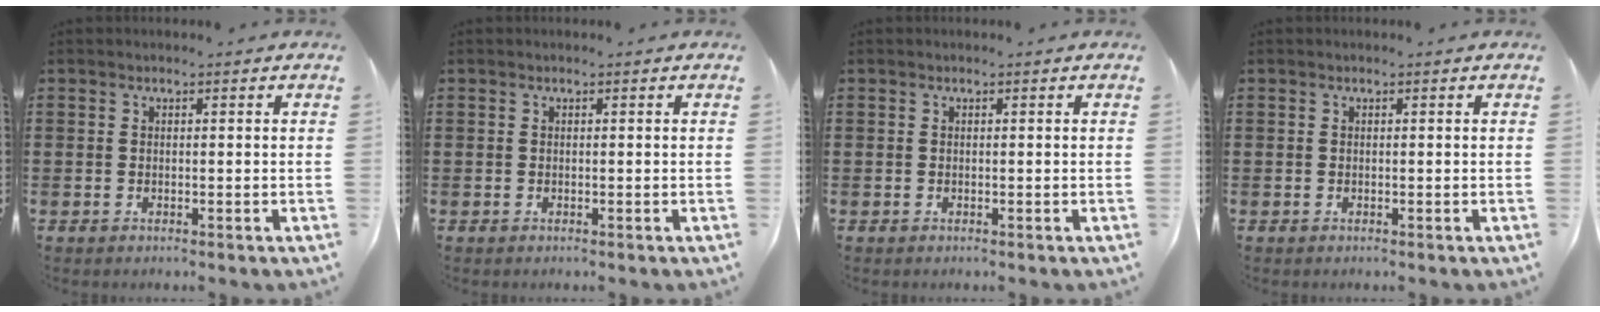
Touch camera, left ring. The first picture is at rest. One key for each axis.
{"total": 0.0}
{"total": 0.0}
{"total": 0.0}